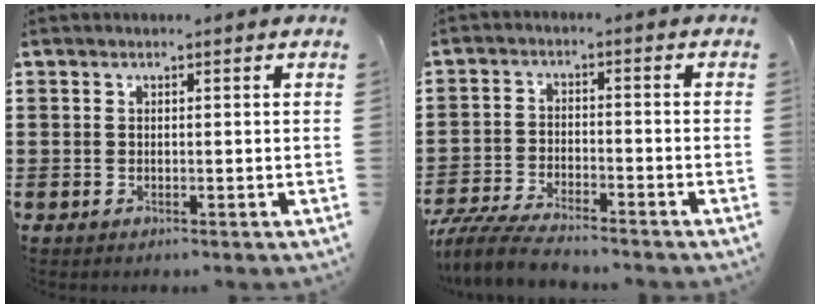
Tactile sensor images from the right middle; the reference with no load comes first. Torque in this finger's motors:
{"motor_torque": [0.80, 0.19, 0.53, 0.16]}